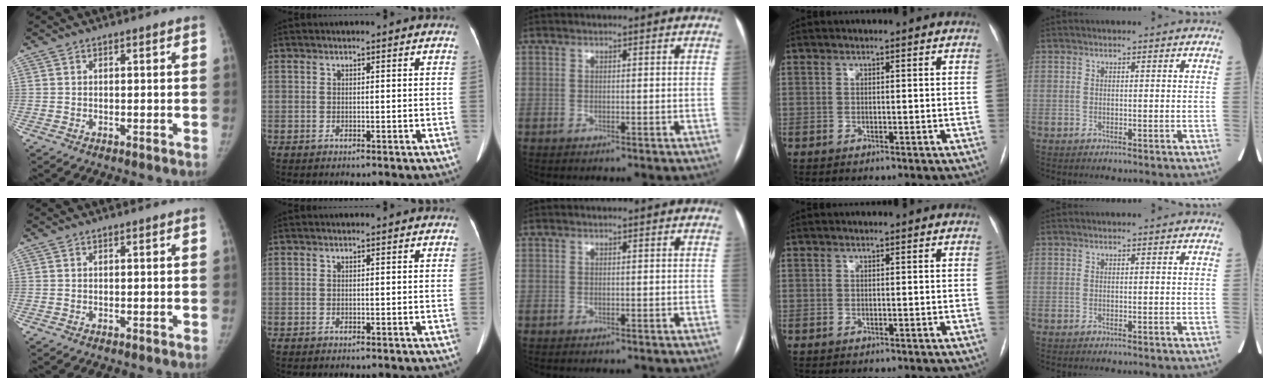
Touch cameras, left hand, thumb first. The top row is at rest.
{}